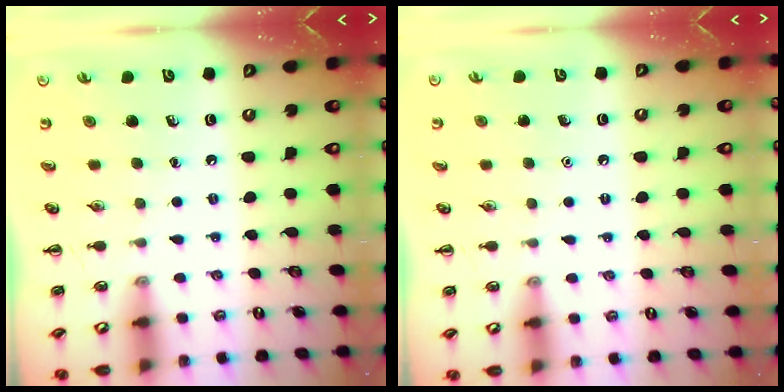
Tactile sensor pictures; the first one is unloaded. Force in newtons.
{"total": 1.5, "press": 1.5, "slide": 0.1}